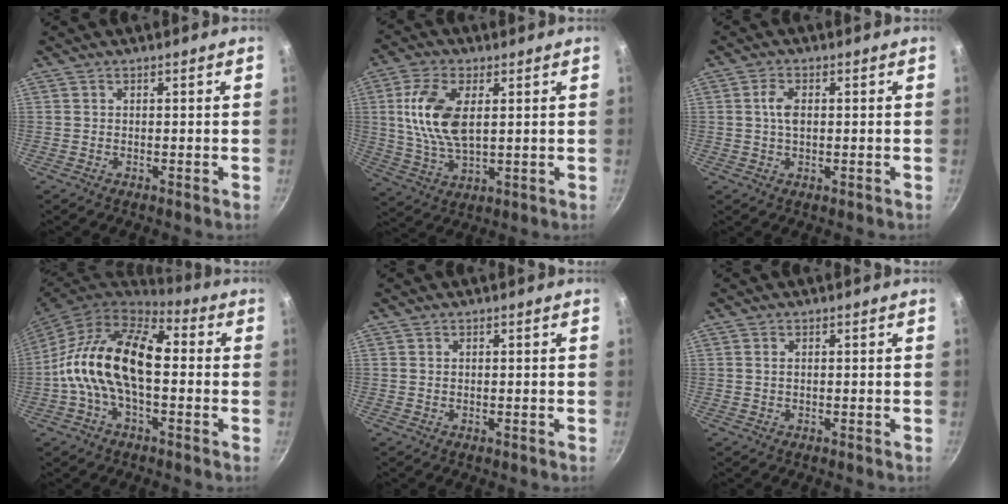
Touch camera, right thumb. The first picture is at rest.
{"total": 12.2, "force": [2.5, 6.2, 10.2], "torque": [-0.200, -0.006, 0.050]}
{"total": 3.6, "force": [0.4, 2.0, 3.0], "torque": [-0.059, 0.006, 0.004]}
{"total": 18.0, "force": [-0.4, 10.0, 14.9], "torque": [-0.254, 0.038, -0.030]}
{"total": 0.0}
{"total": 0.7, "force": [0.2, 0.3, 0.5], "torque": [-0.010, 0.001, 0.003]}